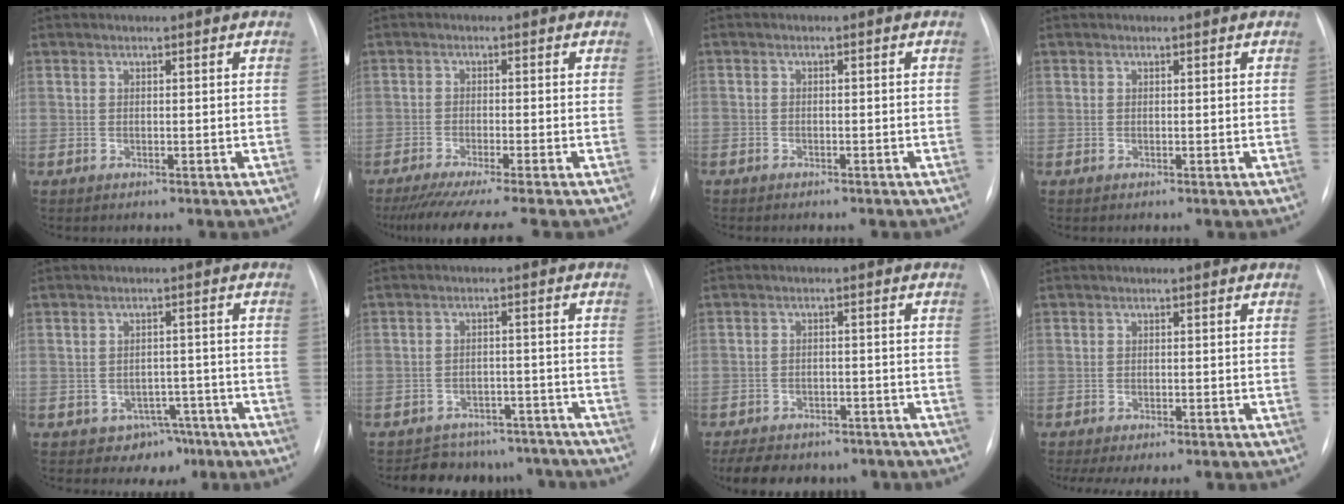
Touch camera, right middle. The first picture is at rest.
{"total": 9.7, "force": [-8.1, -1.3, 5.1], "torque": [-0.059, -0.032, -0.126]}
{"total": 1.9, "force": [-1.5, 1.1, 0.6], "torque": [-0.012, 0.001, -0.015]}
{"total": 0.0}
{"total": 4.7, "force": [-2.9, 3.6, 0.8], "torque": [0.004, 0.015, -0.031]}
{"total": 10.9, "force": [-9.8, 4.6, 0.6], "torque": [0.006, 0.028, -0.116]}
{"total": 13.0, "force": [-10.3, 6.1, 5.1], "torque": [-0.099, 0.002, -0.129]}
{"total": 6.8, "force": [-5.5, 1.9, 3.5], "torque": [-0.046, 0.000, -0.072]}